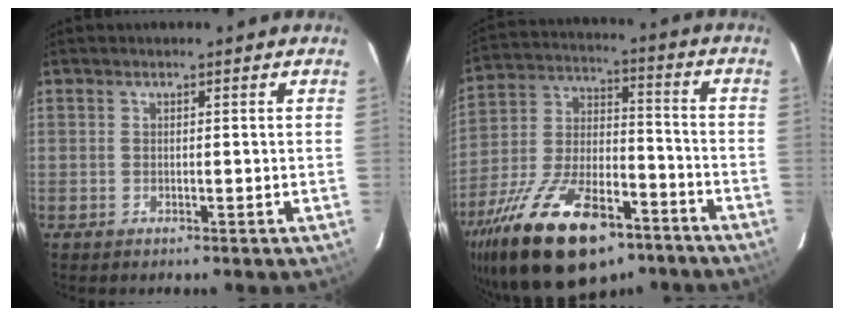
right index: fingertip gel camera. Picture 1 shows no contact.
{"total": 26.4, "force": [-16.5, 11.9, 16.9], "torque": [-0.329, -0.015, -0.264]}